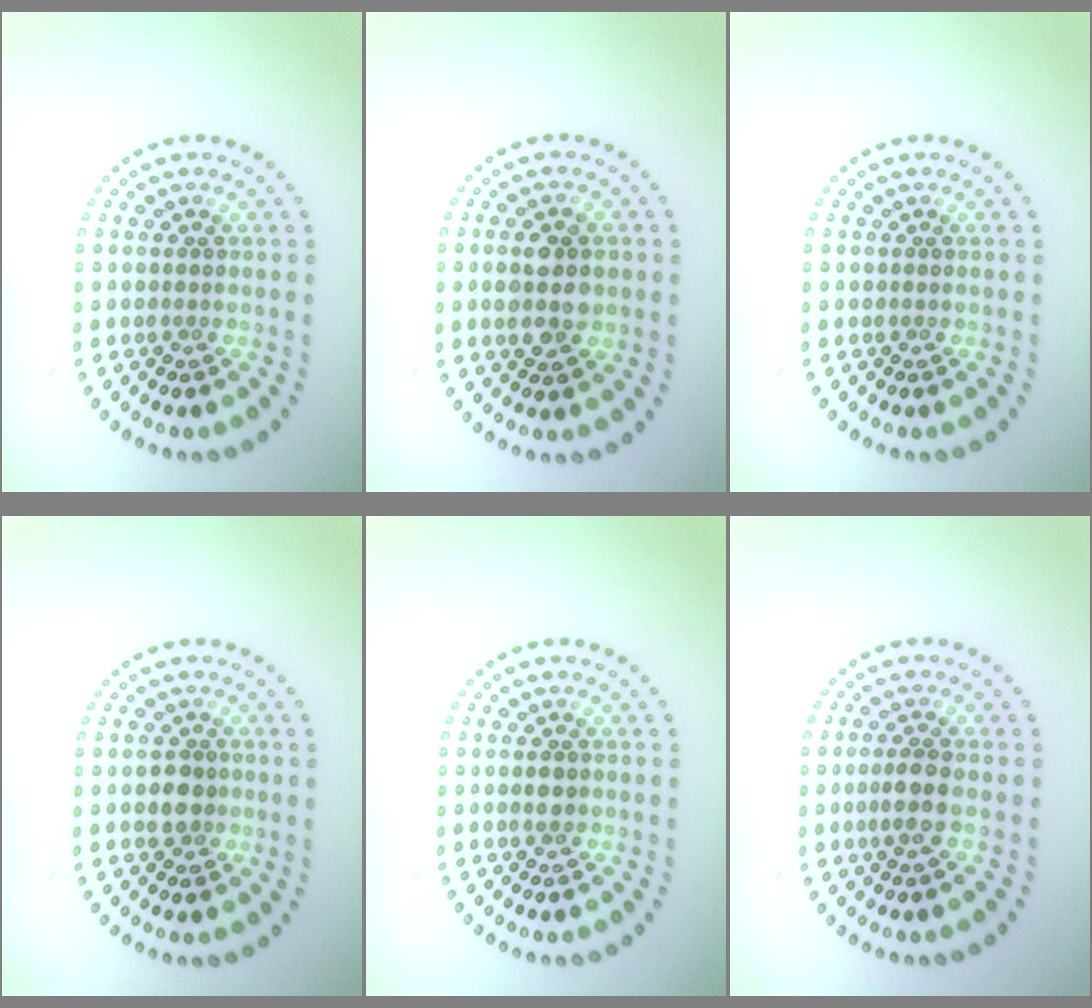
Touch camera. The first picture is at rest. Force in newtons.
{"total": 3.5, "press": 3.5, "slide": 0.1}
{"total": 0.0}
{"total": 2.0, "press": 1.8, "slide": 0.9}
{"total": 1.2, "press": 1.2, "slide": 0.1}
{"total": 2.1, "press": 1.9, "slide": 0.9}